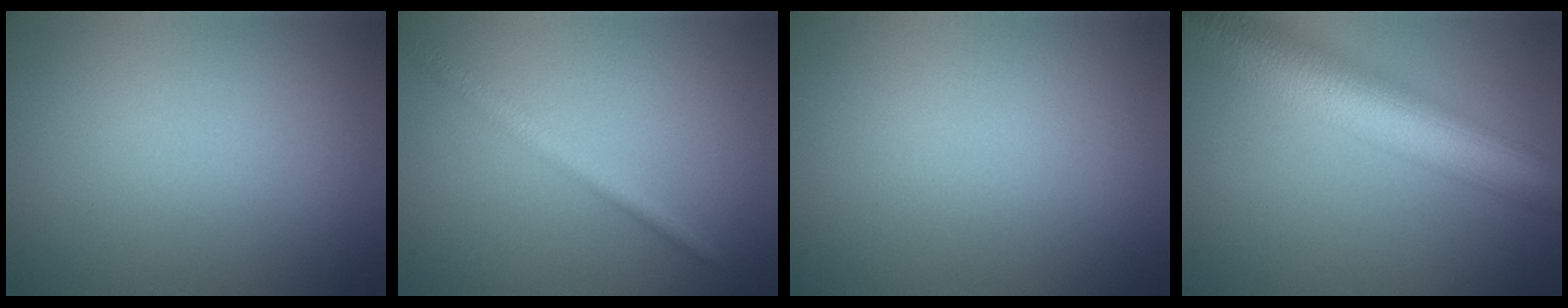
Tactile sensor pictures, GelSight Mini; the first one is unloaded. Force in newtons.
{"total": 2.0, "press": 2.0, "slide": 0.1}
{"total": 0.0}
{"total": 10.6, "press": 10.6, "slide": 0.6}